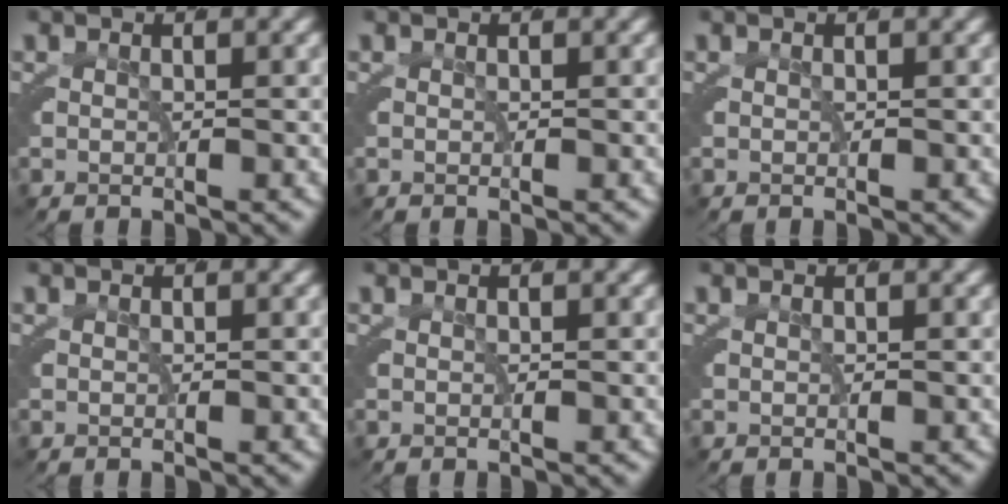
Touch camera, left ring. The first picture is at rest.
{"total": 0.0}
{"total": 0.0}
{"total": 0.0}
{"total": 0.0}
{"total": 0.0}